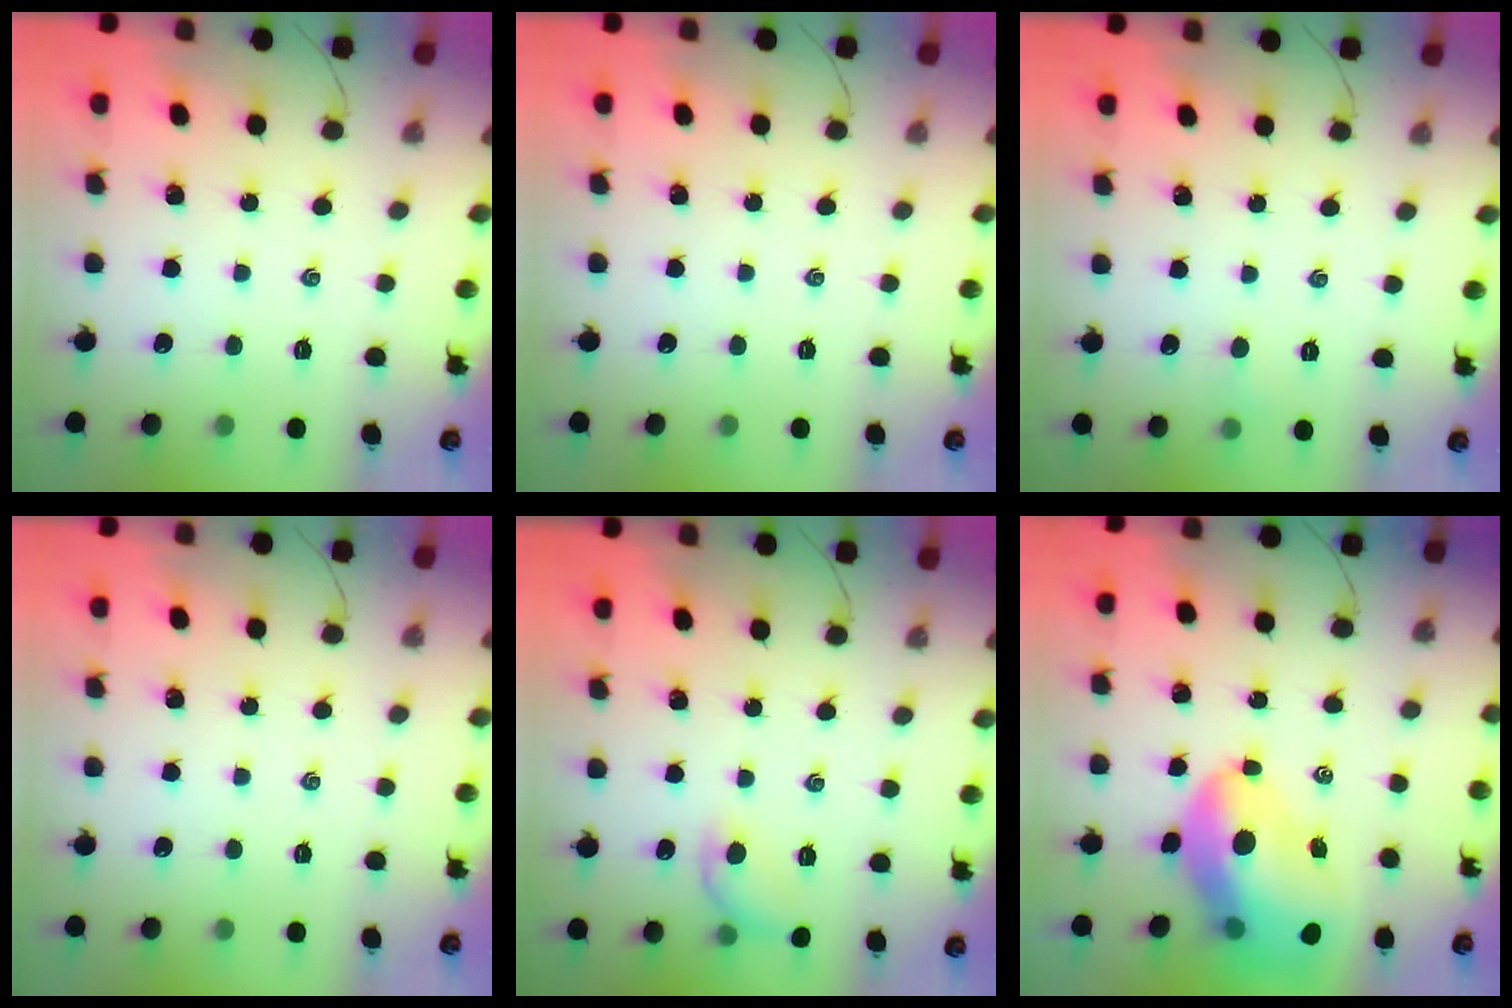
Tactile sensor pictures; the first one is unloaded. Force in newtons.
{"total": 0.0}
{"total": 2.6, "press": 2.4, "slide": 0.8}
{"total": 0.0}
{"total": 8.2, "press": 8.2, "slide": 0.8}
{"total": 17.0, "press": 16.4, "slide": 4.6}